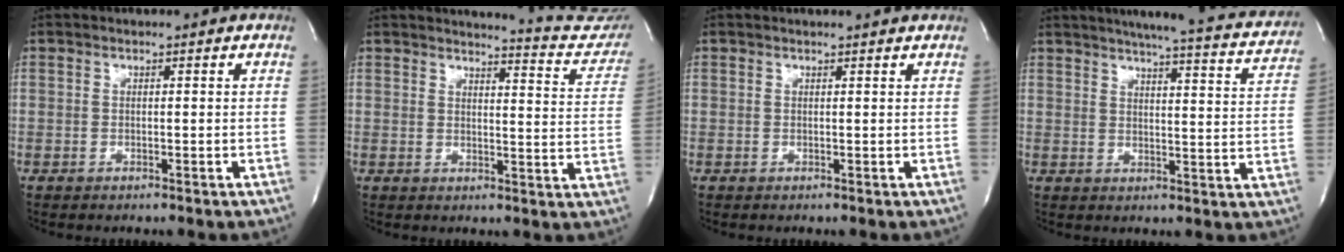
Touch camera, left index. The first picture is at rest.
{"total": 13.4, "force": [13.2, 0.8, 1.8], "torque": [-0.005, -0.086, 0.124]}
{"total": 3.2, "force": [3.1, 0.0, 0.8], "torque": [-0.013, 0.009, 0.030]}
{"total": 21.5, "force": [19.2, 2.5, 9.3], "torque": [-0.128, -0.033, 0.219]}